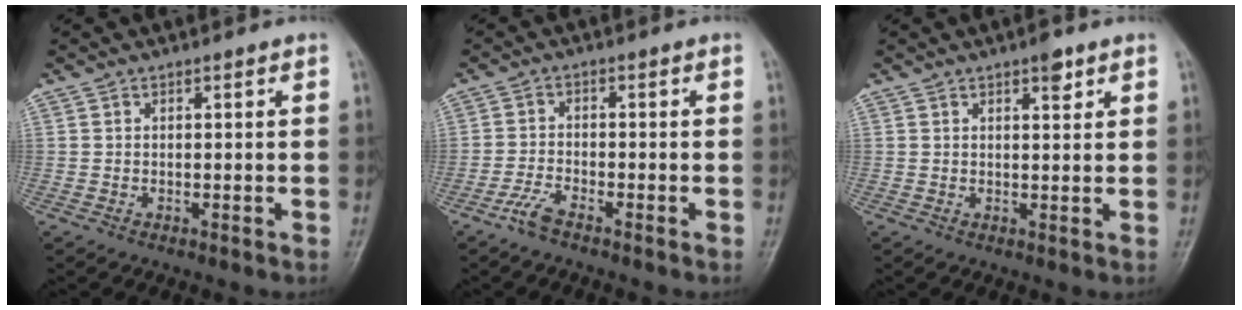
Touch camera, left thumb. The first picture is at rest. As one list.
[{"total": 3.2, "force": [-2.5, 0.7, 1.9], "torque": [-0.048, 0.010, -0.055]}, {"total": 2.9, "force": [1.8, 1.1, 2.0], "torque": [-0.020, -0.008, 0.024]}]